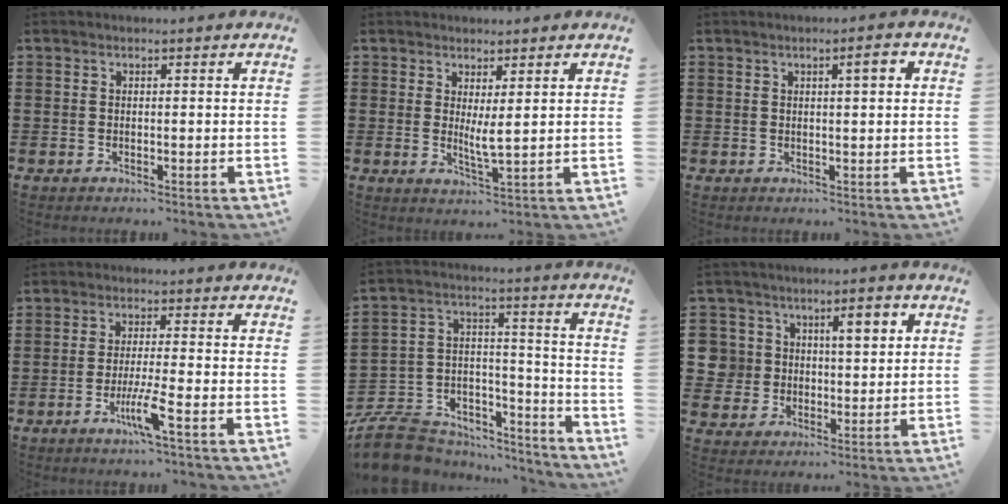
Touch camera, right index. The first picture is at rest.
{"total": 3.0, "force": [1.3, 0.2, 2.7], "torque": [-0.055, -0.005, 0.023]}
{"total": 2.7, "force": [0.9, 0.5, 2.5], "torque": [-0.041, 0.004, 0.010]}
{"total": 5.3, "force": [-2.7, -0.4, 4.5], "torque": [-0.087, -0.014, -0.051]}
{"total": 8.4, "force": [-7.2, 4.0, 1.8], "torque": [-0.056, 0.007, -0.139]}
{"total": 6.5, "force": [1.8, 5.7, 2.6], "torque": [-0.065, 0.014, 0.026]}